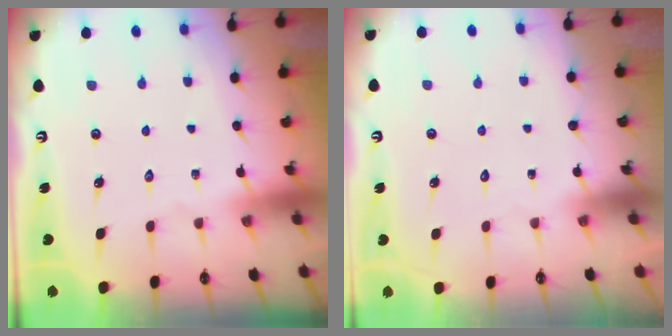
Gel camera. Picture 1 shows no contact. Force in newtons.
{"total": 1.5, "press": 1.5, "slide": 0.1}